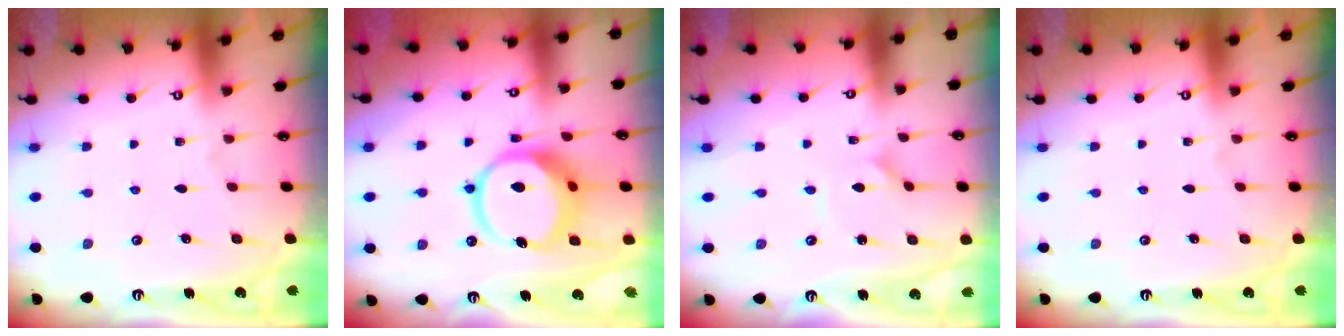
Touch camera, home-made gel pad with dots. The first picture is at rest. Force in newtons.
{"total": 14.5, "press": 14.4, "slide": 1.7}
{"total": 1.3, "press": 1.3, "slide": 0.1}
{"total": 0.0}